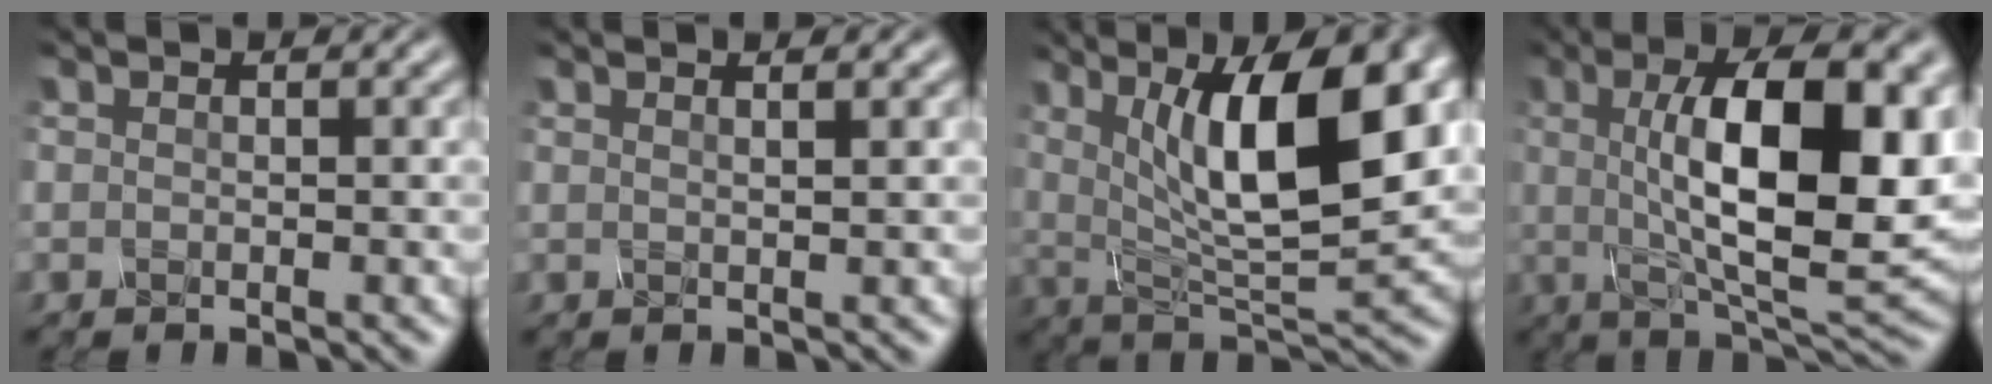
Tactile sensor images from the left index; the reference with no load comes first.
{"total": 2.6, "force": [1.4, 1.1, 1.8], "torque": [0.001, 0.015, -0.011]}
{"total": 12.0, "force": [3.3, 3.9, 10.9], "torque": [-0.161, -0.002, 0.055]}
{"total": 13.3, "force": [1.1, 4.5, 12.5], "torque": [-0.172, 0.002, 0.012]}